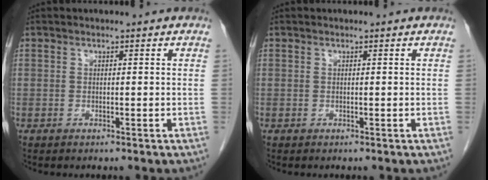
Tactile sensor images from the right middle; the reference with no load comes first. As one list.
[{"total": 0.0}]